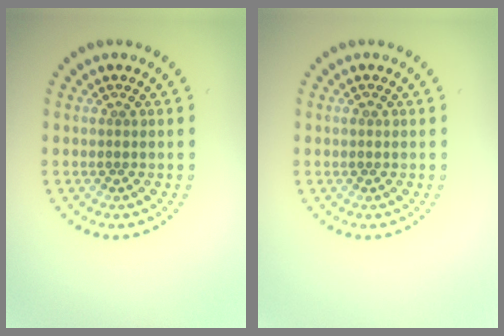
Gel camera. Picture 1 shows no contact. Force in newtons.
{"total": 0.9, "press": 0.9, "slide": 0.1}